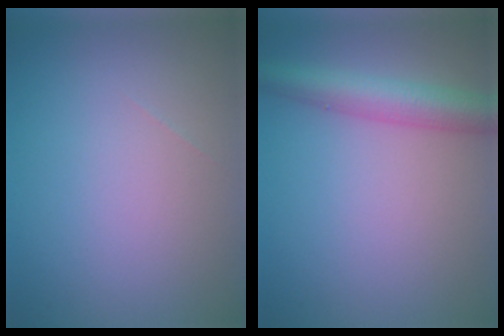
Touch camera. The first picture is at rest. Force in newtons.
{"total": 4.6, "press": 4.6, "slide": 0.1}